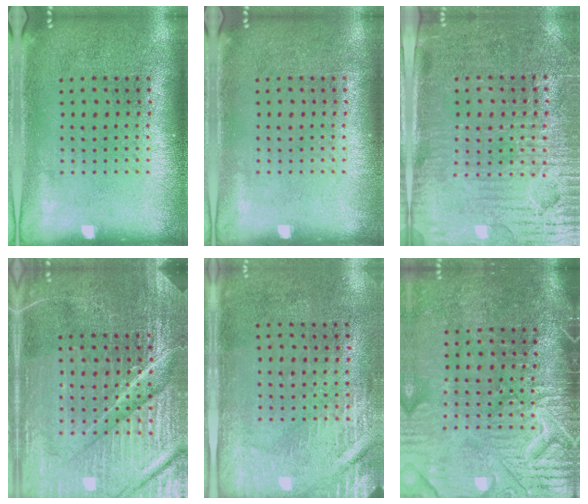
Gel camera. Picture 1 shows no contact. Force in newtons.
{"total": 0.0}
{"total": 3.8, "press": 3.5, "slide": 1.4}
{"total": 5.7, "press": 5.2, "slide": 2.3}
{"total": 2.9, "press": 2.5, "slide": 1.5}
{"total": 4.6, "press": 4.0, "slide": 2.2}